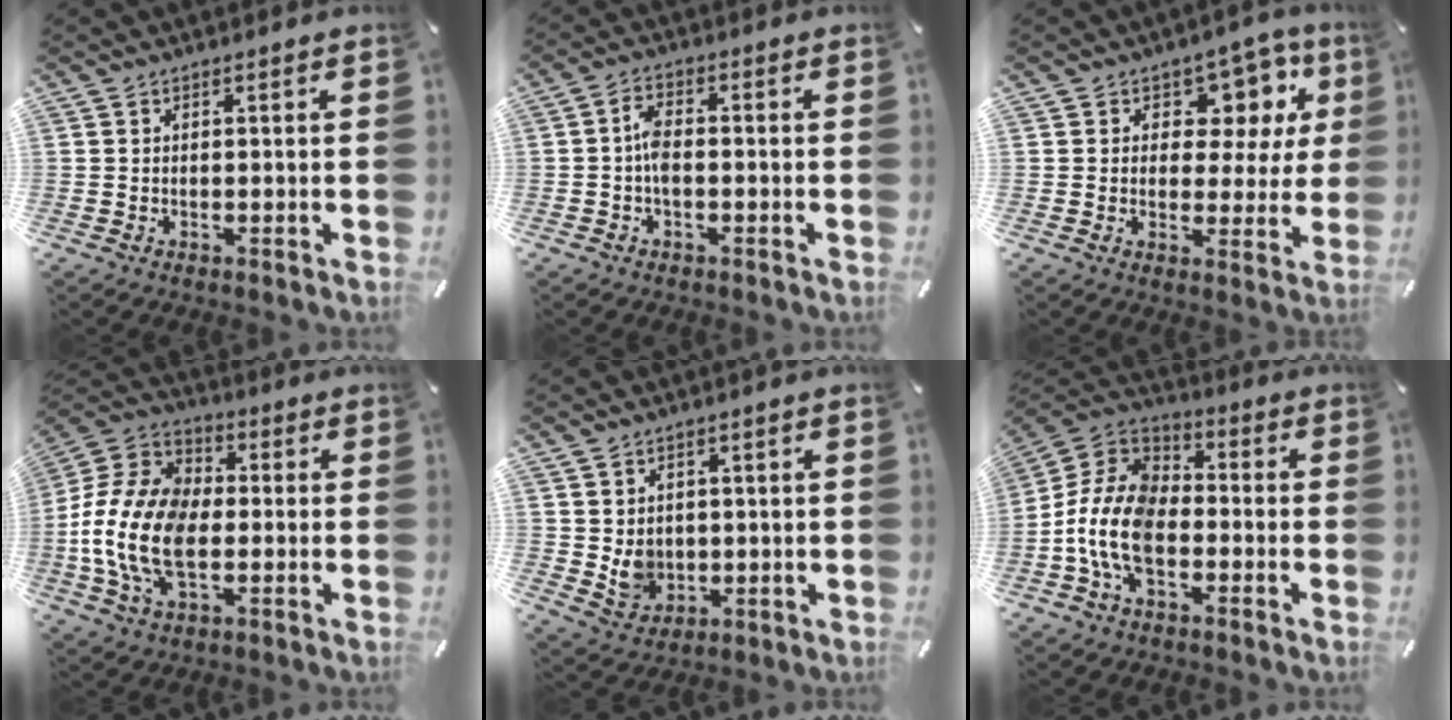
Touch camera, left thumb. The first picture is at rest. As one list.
[{"total": 4.4, "force": [-0.9, 2.3, 3.7], "torque": [-0.080, 0.004, -0.018]}, {"total": 11.5, "force": [4.9, 8.0, 6.7], "torque": [-0.082, -0.035, 0.085]}, {"total": 16.8, "force": [-3.5, 11.1, 12.2], "torque": [-0.280, 0.010, -0.066]}, {"total": 5.9, "force": [1.2, 5.6, 1.6], "torque": [-0.016, -0.009, 0.024]}, {"total": 13.0, "force": [-4.8, 8.2, 8.8], "torque": [-0.209, 0.008, -0.096]}]